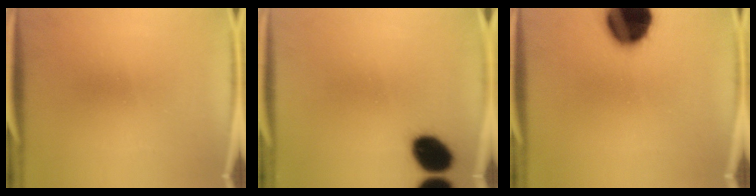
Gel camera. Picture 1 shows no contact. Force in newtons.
{"total": 9.8}
{"total": 18.1}